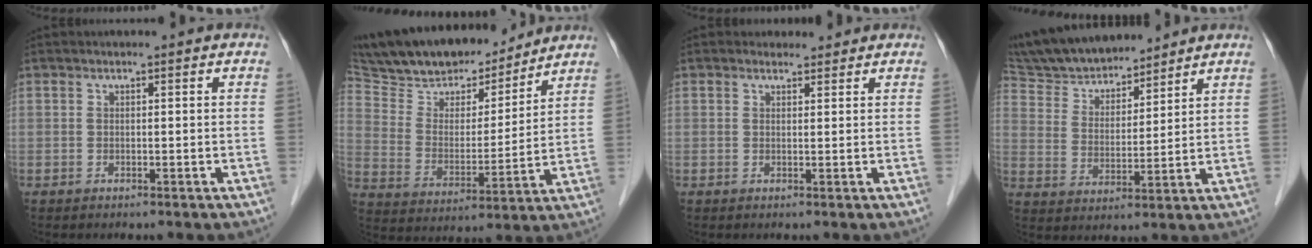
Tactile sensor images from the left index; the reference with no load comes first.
{"total": 18.8, "force": [16.2, 5.8, 7.6], "torque": [-0.137, 0.009, 0.278]}
{"total": 1.8, "force": [1.5, 1.0, 0.0], "torque": [-0.001, 0.006, 0.019]}
{"total": 14.3, "force": [13.1, 3.7, 4.2], "torque": [-0.079, 0.026, 0.245]}